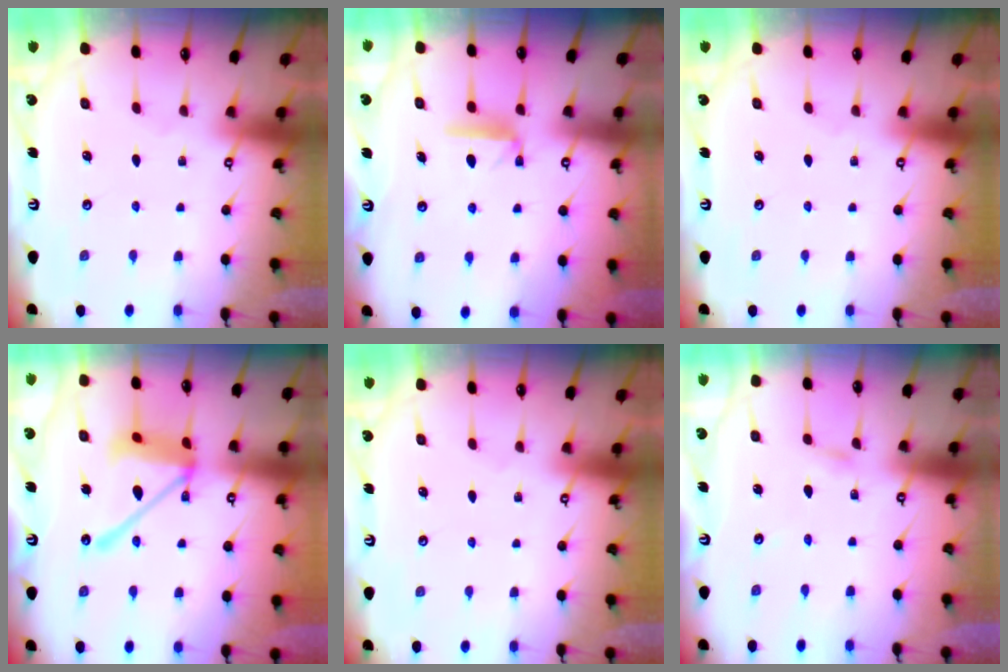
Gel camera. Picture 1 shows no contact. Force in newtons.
{"total": 7.3, "press": 7.3, "slide": 0.2}
{"total": 0.0}
{"total": 17.1, "press": 17.1, "slide": 1.6}
{"total": 0.0}
{"total": 2.1, "press": 2.1, "slide": 0.2}